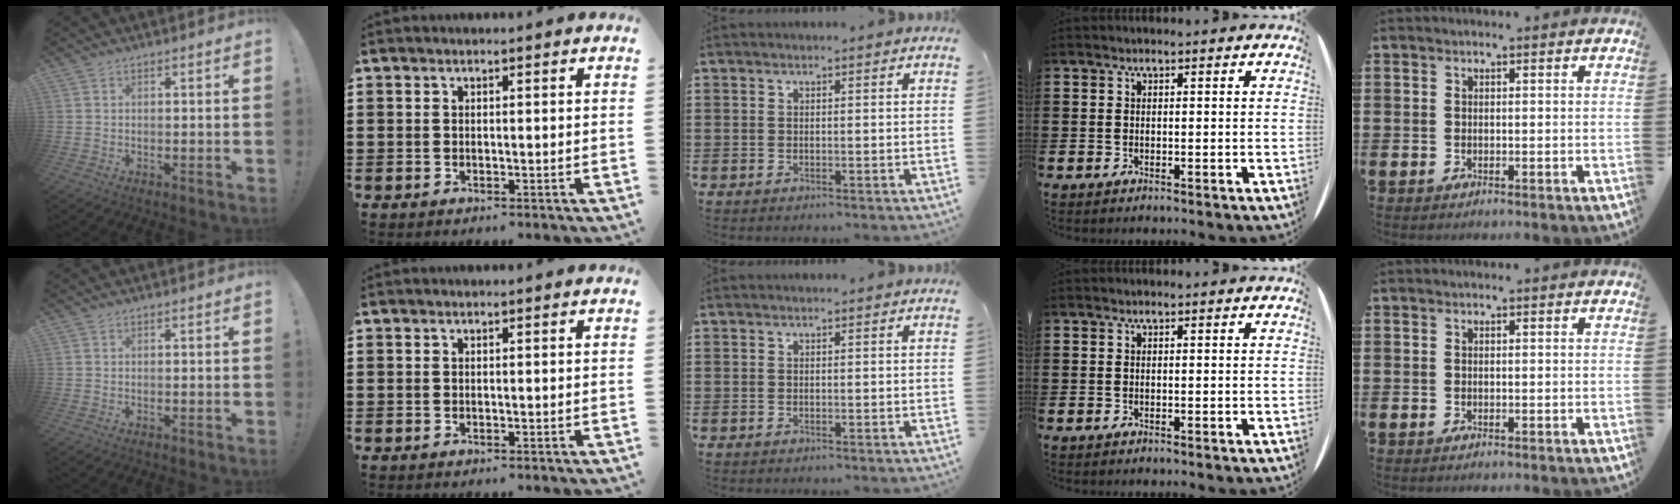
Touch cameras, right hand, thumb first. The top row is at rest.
{}